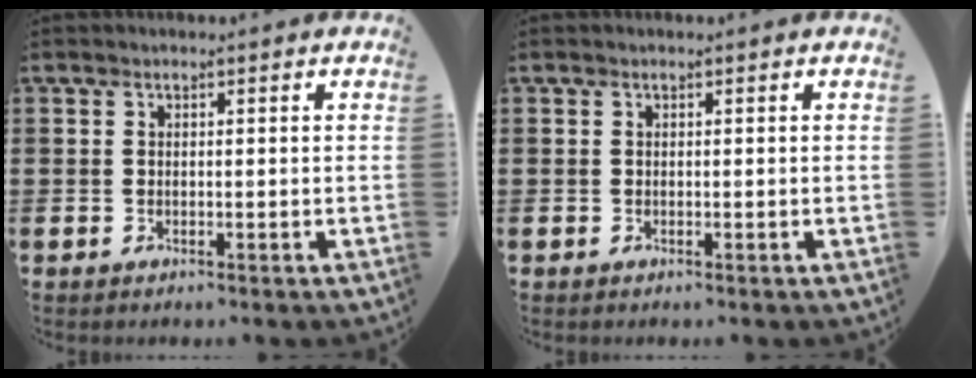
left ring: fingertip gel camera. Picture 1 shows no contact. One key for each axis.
{"total": 0.0}